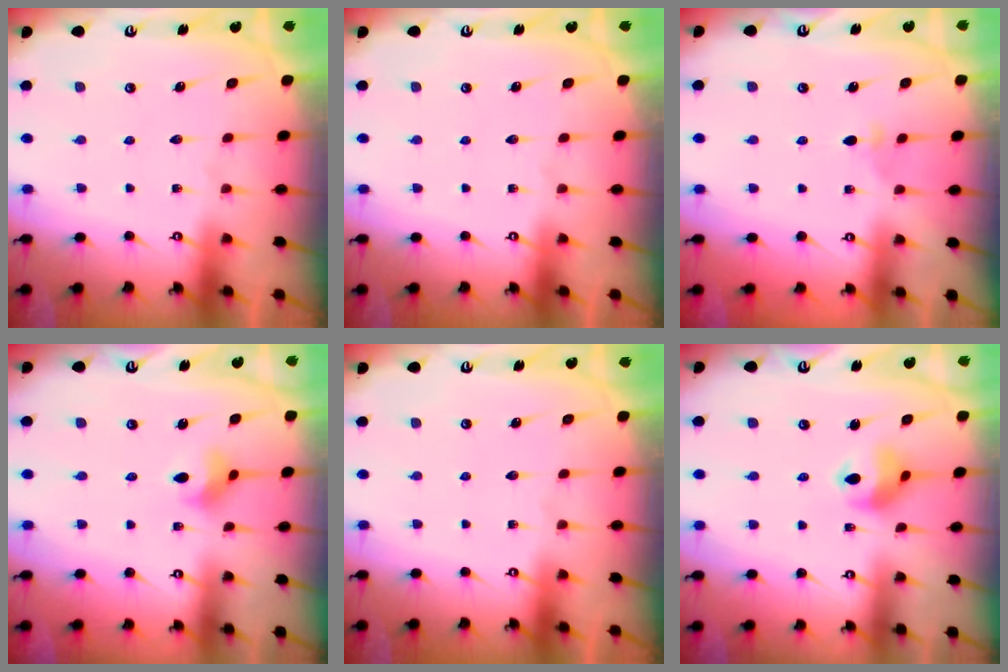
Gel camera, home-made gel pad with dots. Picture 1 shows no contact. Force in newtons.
{"total": 0.0}
{"total": 2.7, "press": 2.6, "slide": 0.6}
{"total": 3.4, "press": 3.3, "slide": 0.5}
{"total": 0.0}
{"total": 7.7, "press": 7.7, "slide": 0.5}